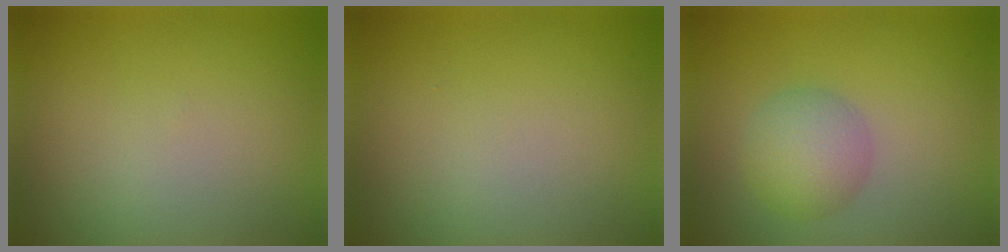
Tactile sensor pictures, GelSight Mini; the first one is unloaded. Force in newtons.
{"total": 0.0}
{"total": 3.4, "press": 3.4, "slide": 0.1}